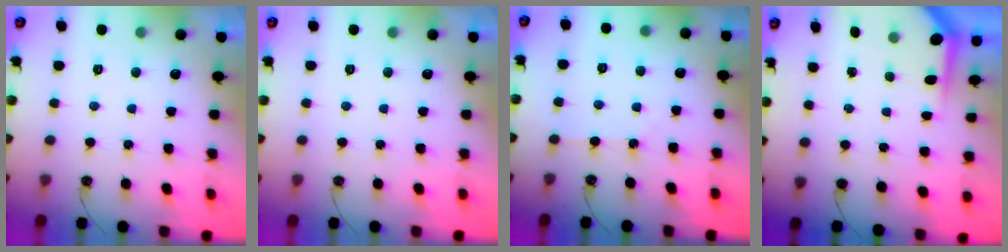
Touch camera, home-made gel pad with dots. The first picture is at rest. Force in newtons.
{"total": 0.0}
{"total": 4.2, "press": 4.2, "slide": 0.6}
{"total": 3.8, "press": 3.8, "slide": 0.4}